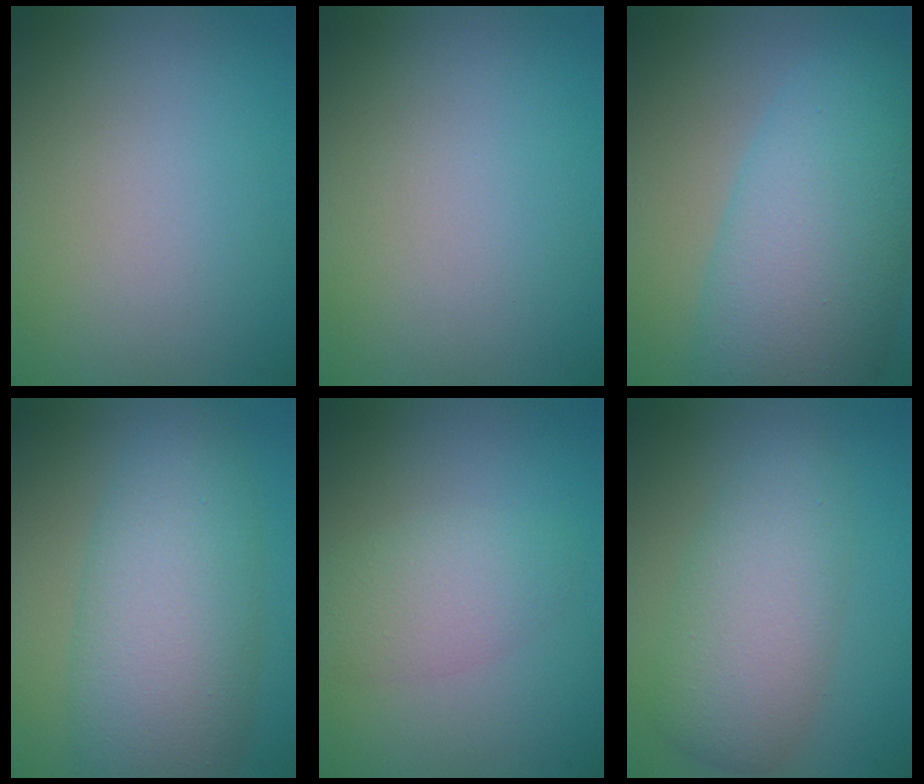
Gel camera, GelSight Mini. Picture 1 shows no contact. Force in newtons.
{"total": 0.0}
{"total": 9.9, "press": 9.9, "slide": 0.2}
{"total": 8.7, "press": 8.7, "slide": 0.4}
{"total": 2.8, "press": 2.8, "slide": 0.1}
{"total": 5.7, "press": 5.7, "slide": 0.1}